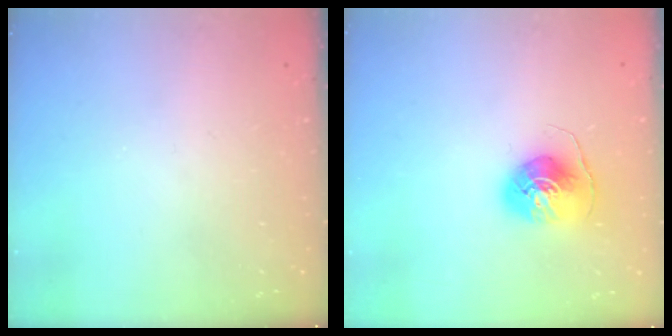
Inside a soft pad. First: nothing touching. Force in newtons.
{"total": 8.4, "press": 8.3, "slide": 0.7}